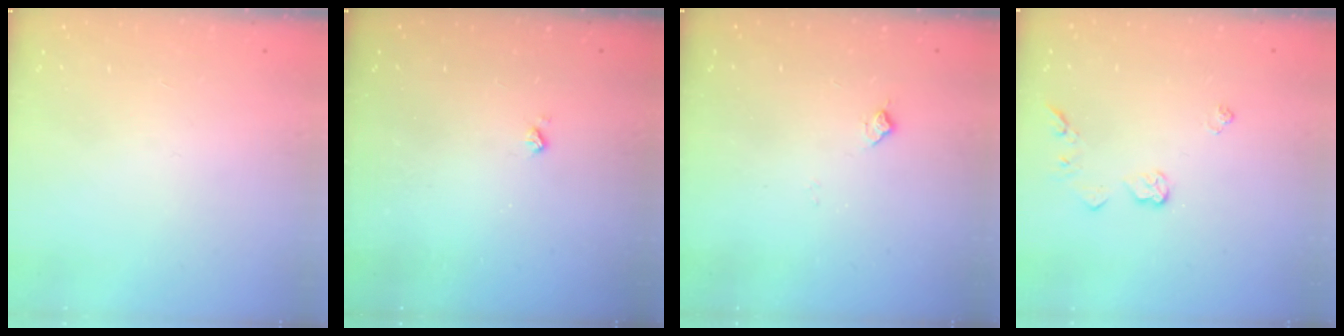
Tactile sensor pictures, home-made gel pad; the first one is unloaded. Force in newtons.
{"total": 2.2, "press": 2.2, "slide": 0.4}
{"total": 5.0, "press": 5.0, "slide": 0.4}
{"total": 5.2, "press": 5.2, "slide": 0.4}